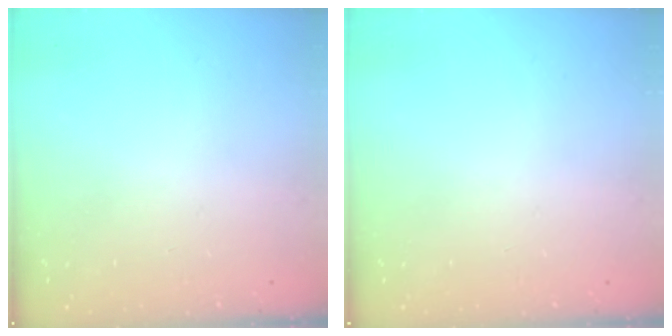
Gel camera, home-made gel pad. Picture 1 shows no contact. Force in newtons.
{"total": 0.0}